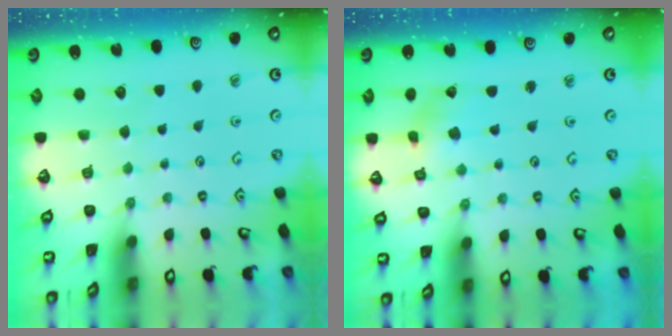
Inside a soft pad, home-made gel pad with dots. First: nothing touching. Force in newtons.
{"total": 0.8, "press": 0.8, "slide": 0.2}